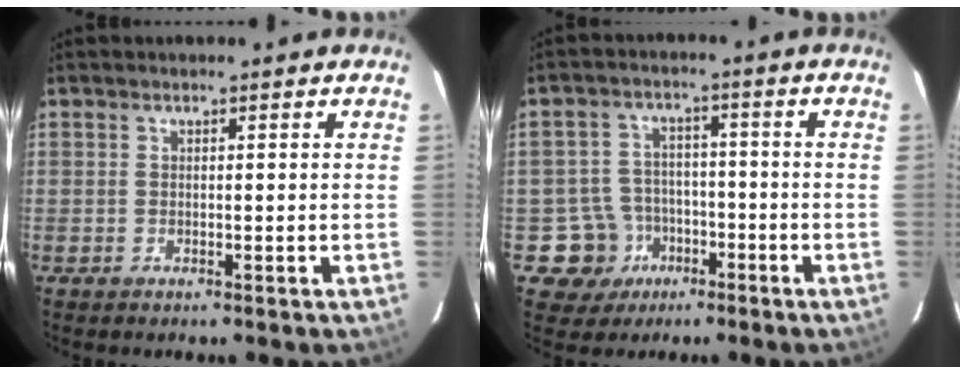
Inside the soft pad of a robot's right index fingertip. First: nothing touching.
{"total": 7.9, "force": [-3.8, 6.9, 0.2], "torque": [-0.025, 0.029, -0.051]}